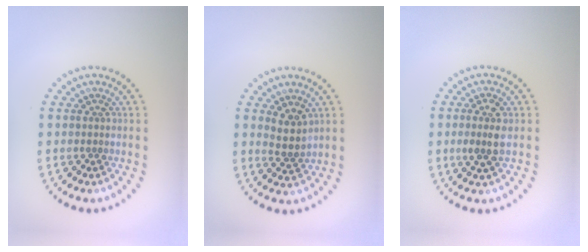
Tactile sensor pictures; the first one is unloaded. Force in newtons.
{"total": 2.5, "press": 2.0, "slide": 1.4}
{"total": 2.4, "press": 2.3, "slide": 0.7}